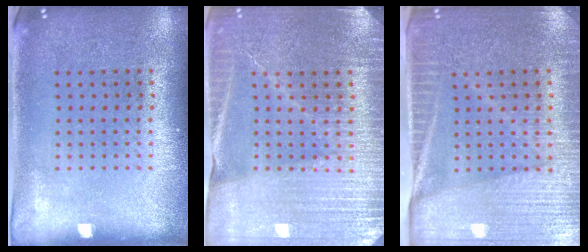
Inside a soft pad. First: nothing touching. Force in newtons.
{"total": 3.9, "press": 3.7, "slide": 1.2}
{"total": 4.1, "press": 3.7, "slide": 1.8}